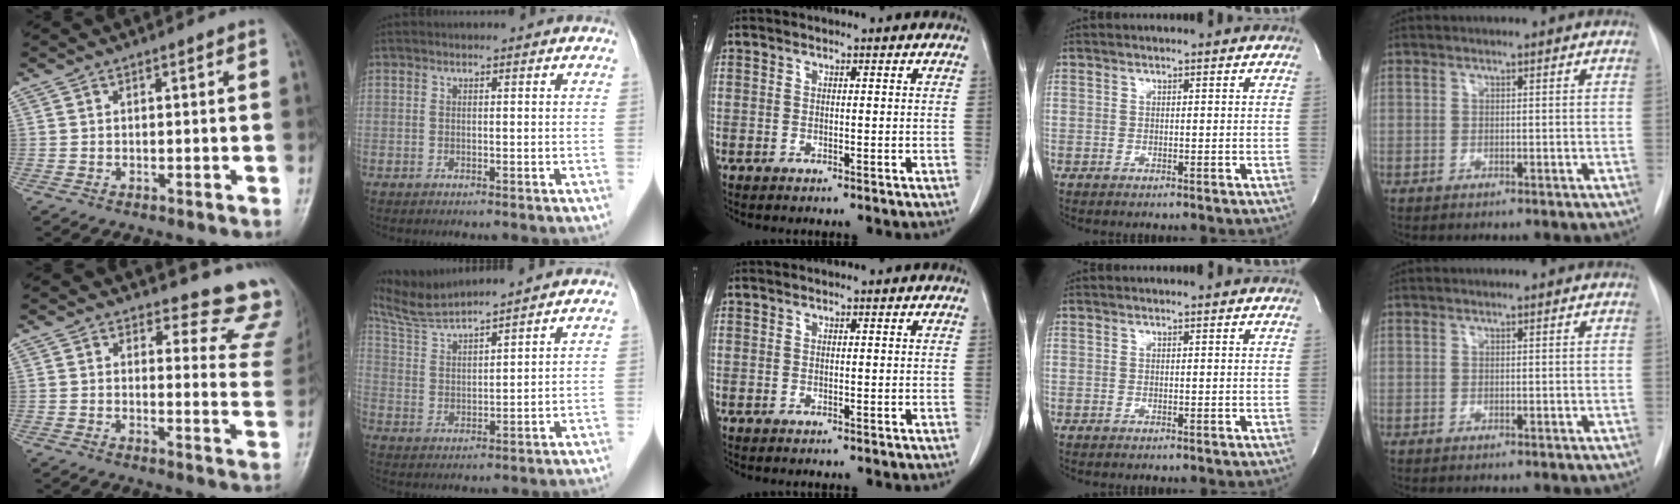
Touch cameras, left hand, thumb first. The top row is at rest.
{"thumb": {"total": 13.3, "force": [12.7, 3.8, 1.4], "torque": [0.036, -0.134, 0.109]}, "index": {"total": 8.7, "force": [8.2, -1.4, 2.4], "torque": [-0.062, 0.020, 0.166]}}